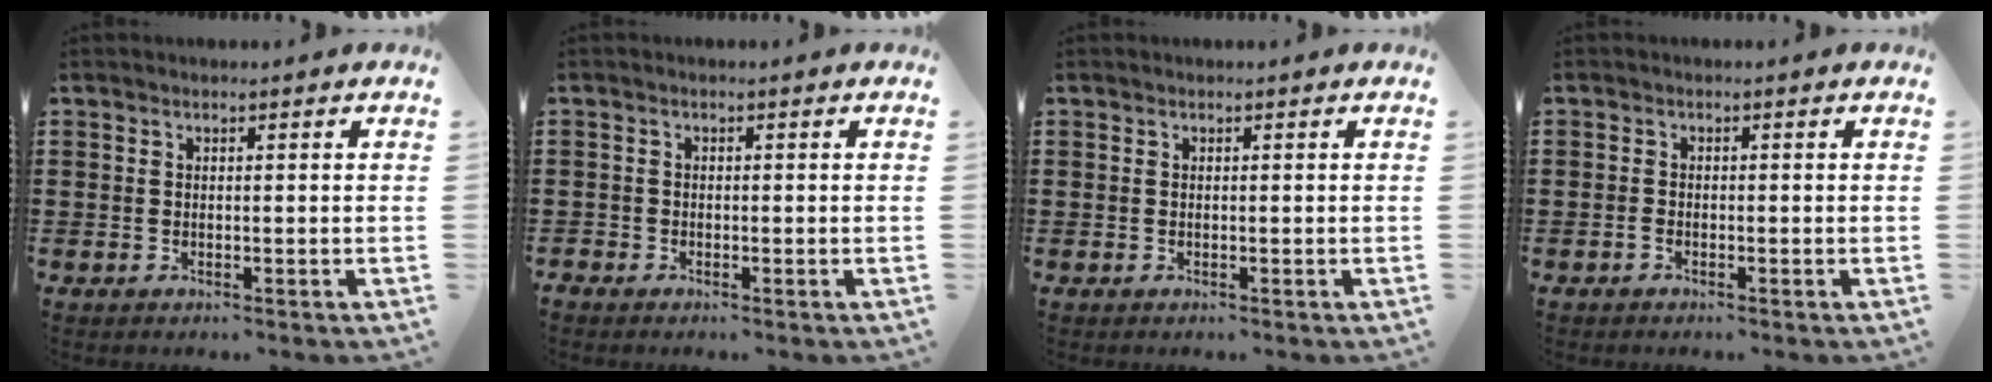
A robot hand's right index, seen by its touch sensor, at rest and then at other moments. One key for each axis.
{"total": 0.9, "fx": -0.7, "fy": 0.5, "fz": 0.0, "tx": -0.001, "ty": 0.003, "tz": -0.016}
{"total": 0.0}
{"total": 0.8, "fx": -0.6, "fy": 0.4, "fz": 0.4, "tx": -0.010, "ty": -0.003, "tz": -0.011}